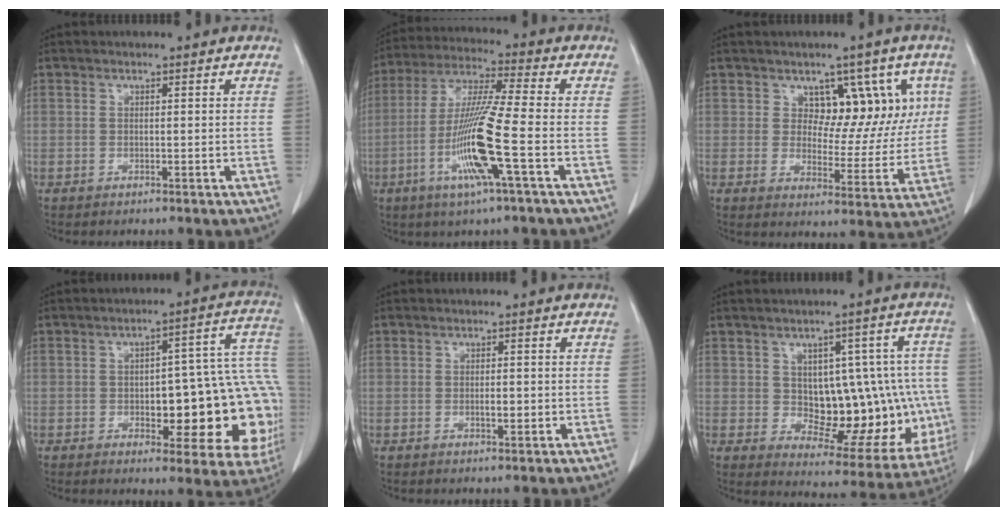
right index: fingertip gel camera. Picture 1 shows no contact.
{"total": 13.4, "force": [-4.2, -0.6, 12.7], "torque": [-0.259, -0.014, -0.088]}
{"total": 8.9, "force": [4.0, 5.7, 5.5], "torque": [-0.047, 0.014, 0.060]}
{"total": 20.8, "force": [-3.6, 7.1, 19.3], "torque": [-0.157, 0.046, -0.026]}
{"total": 1.7, "force": [-0.3, 0.5, 1.6], "torque": [-0.029, -0.001, -0.004]}
{"total": 16.8, "force": [-0.7, 8.1, 14.7], "torque": [-0.161, 0.024, 0.016]}